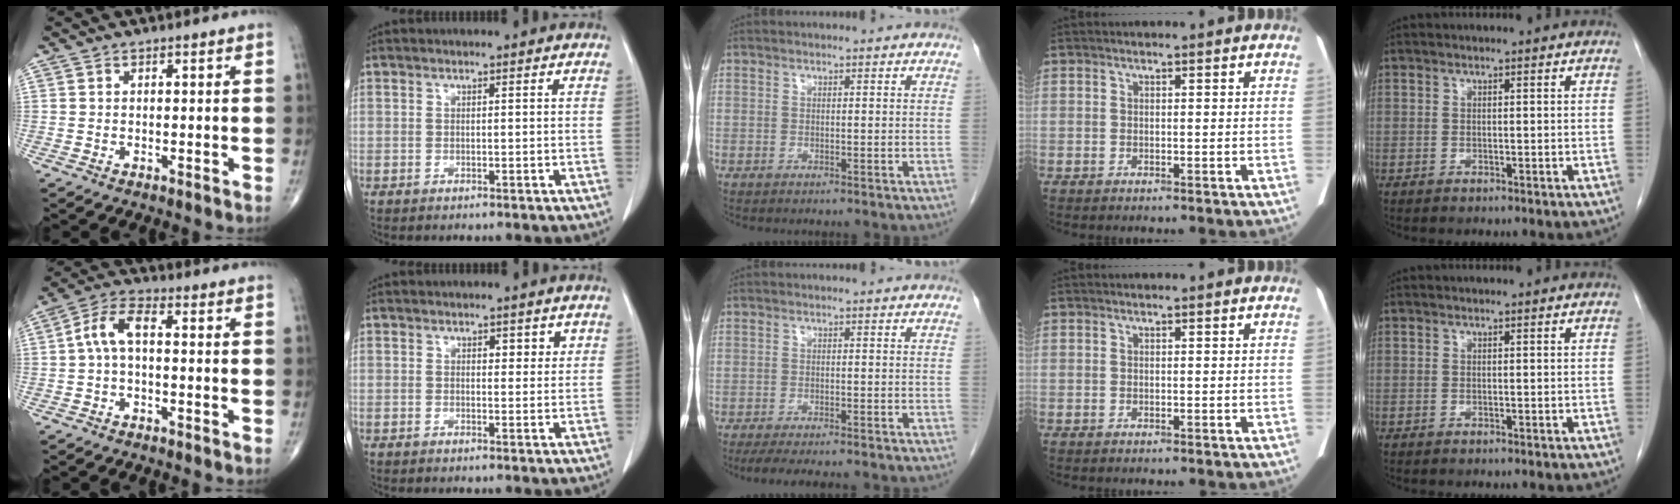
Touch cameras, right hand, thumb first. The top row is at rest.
{"thumb": {"total": 6.3, "force": [-0.2, 2.9, 5.5], "torque": [-0.109, 0.027, -0.014]}, "index": {"total": 2.3, "force": [1.3, 1.3, 1.3], "torque": [-0.012, -0.001, 0.019]}, "middle": {"total": 11.9, "force": [-10.4, 1.8, 5.5], "torque": [-0.070, -0.012, -0.132]}}